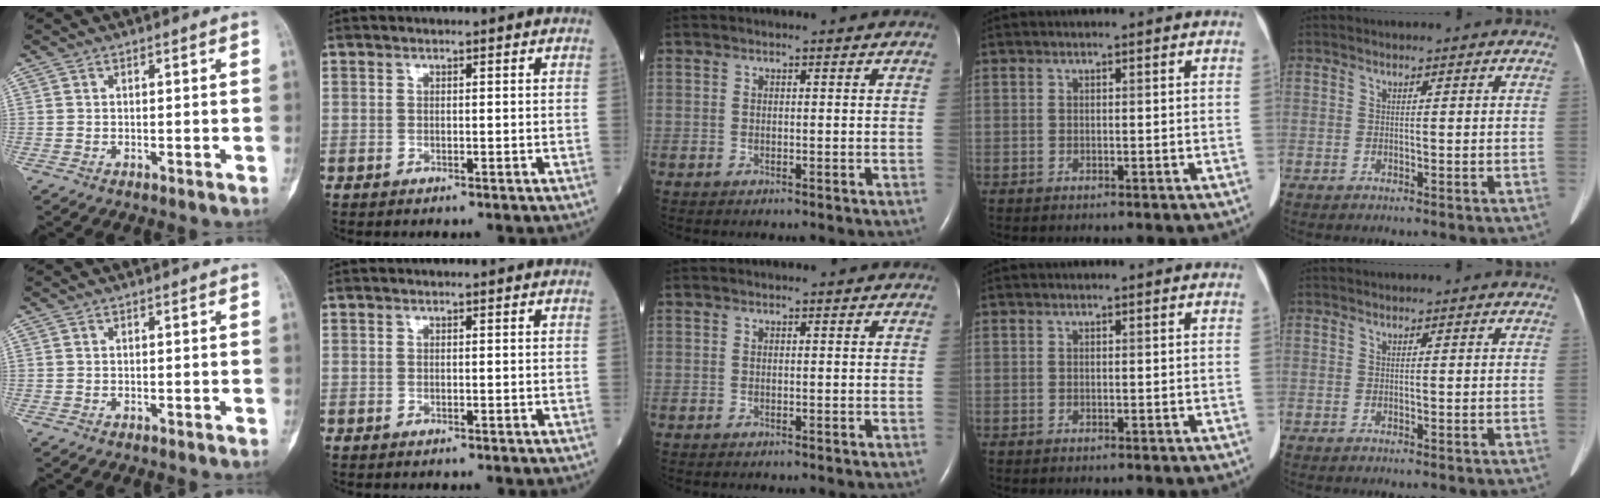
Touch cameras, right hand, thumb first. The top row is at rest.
{}